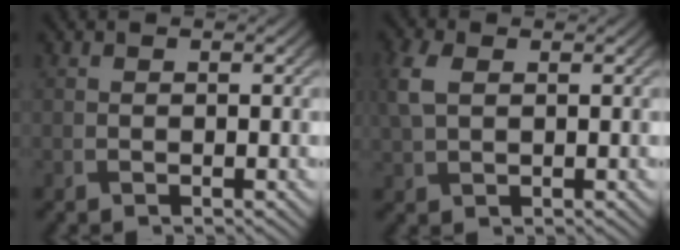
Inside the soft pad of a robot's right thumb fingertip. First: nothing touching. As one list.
[{"total": 3.8, "force": [1.0, 2.4, 2.8], "torque": [-0.084, 0.005, 0.020]}]